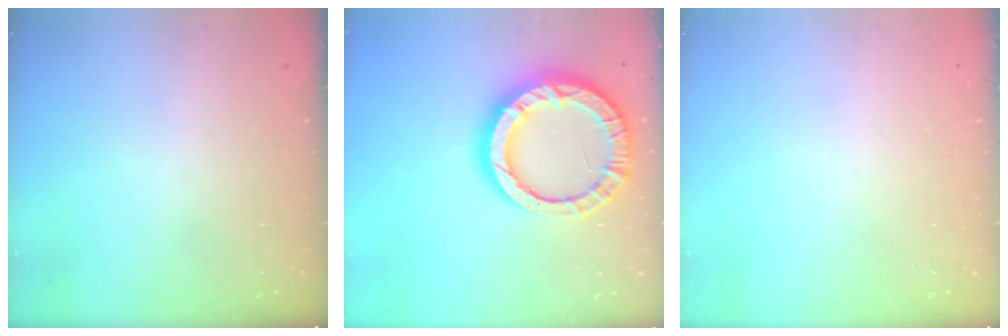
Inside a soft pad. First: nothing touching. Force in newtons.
{"total": 17.2, "press": 17.1, "slide": 1.9}
{"total": 0.0}